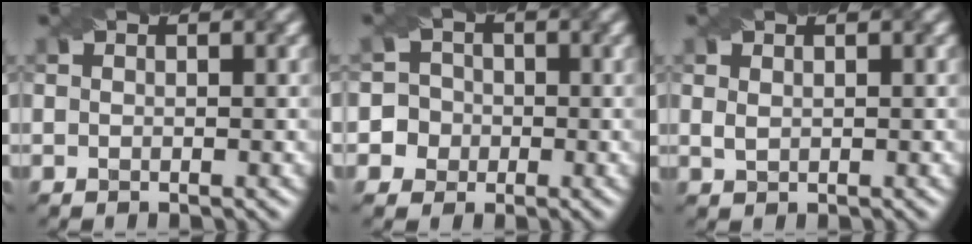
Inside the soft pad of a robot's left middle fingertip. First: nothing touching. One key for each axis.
{"total": 4.9, "fx": -1.3, "fy": 4.7, "fz": 0.6, "tx": 0.006, "ty": 0.022, "tz": -0.045}
{"total": 0.9, "fx": 0.5, "fy": 0.5, "fz": 0.6, "tx": -0.015, "ty": 0.002, "tz": 0.013}